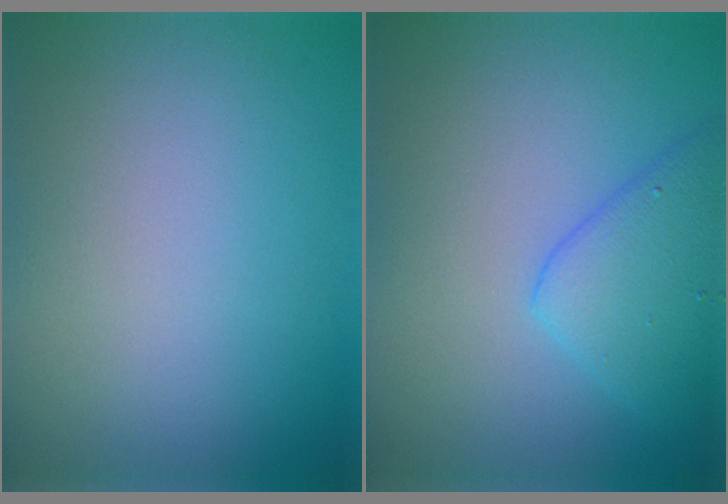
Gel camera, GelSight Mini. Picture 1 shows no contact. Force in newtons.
{"total": 4.0, "press": 4.0, "slide": 0.1}